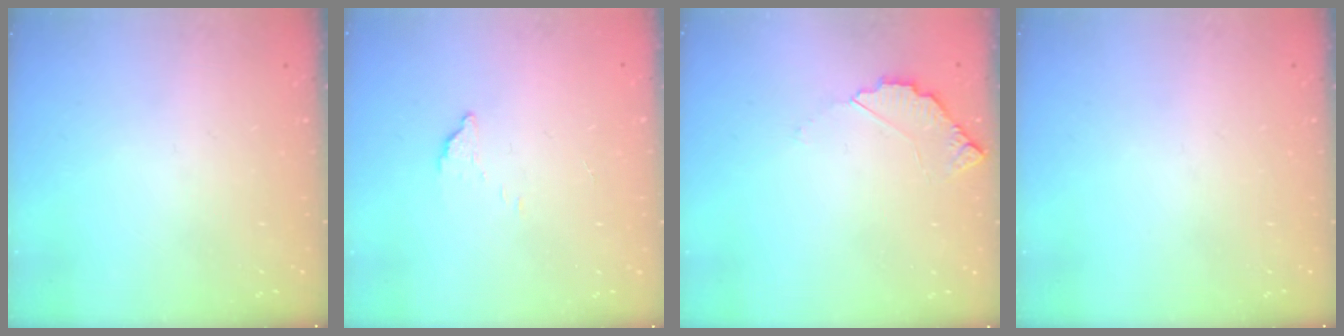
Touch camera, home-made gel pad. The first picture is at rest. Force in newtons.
{"total": 2.8, "press": 2.7, "slide": 0.3}
{"total": 3.5, "press": 3.5, "slide": 0.3}
{"total": 0.0}